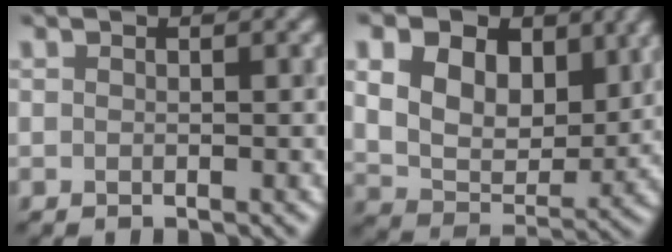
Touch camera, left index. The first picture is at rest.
{"total": 10.5, "force": [4.3, 7.0, 6.5], "torque": [-0.132, 0.012, 0.075]}